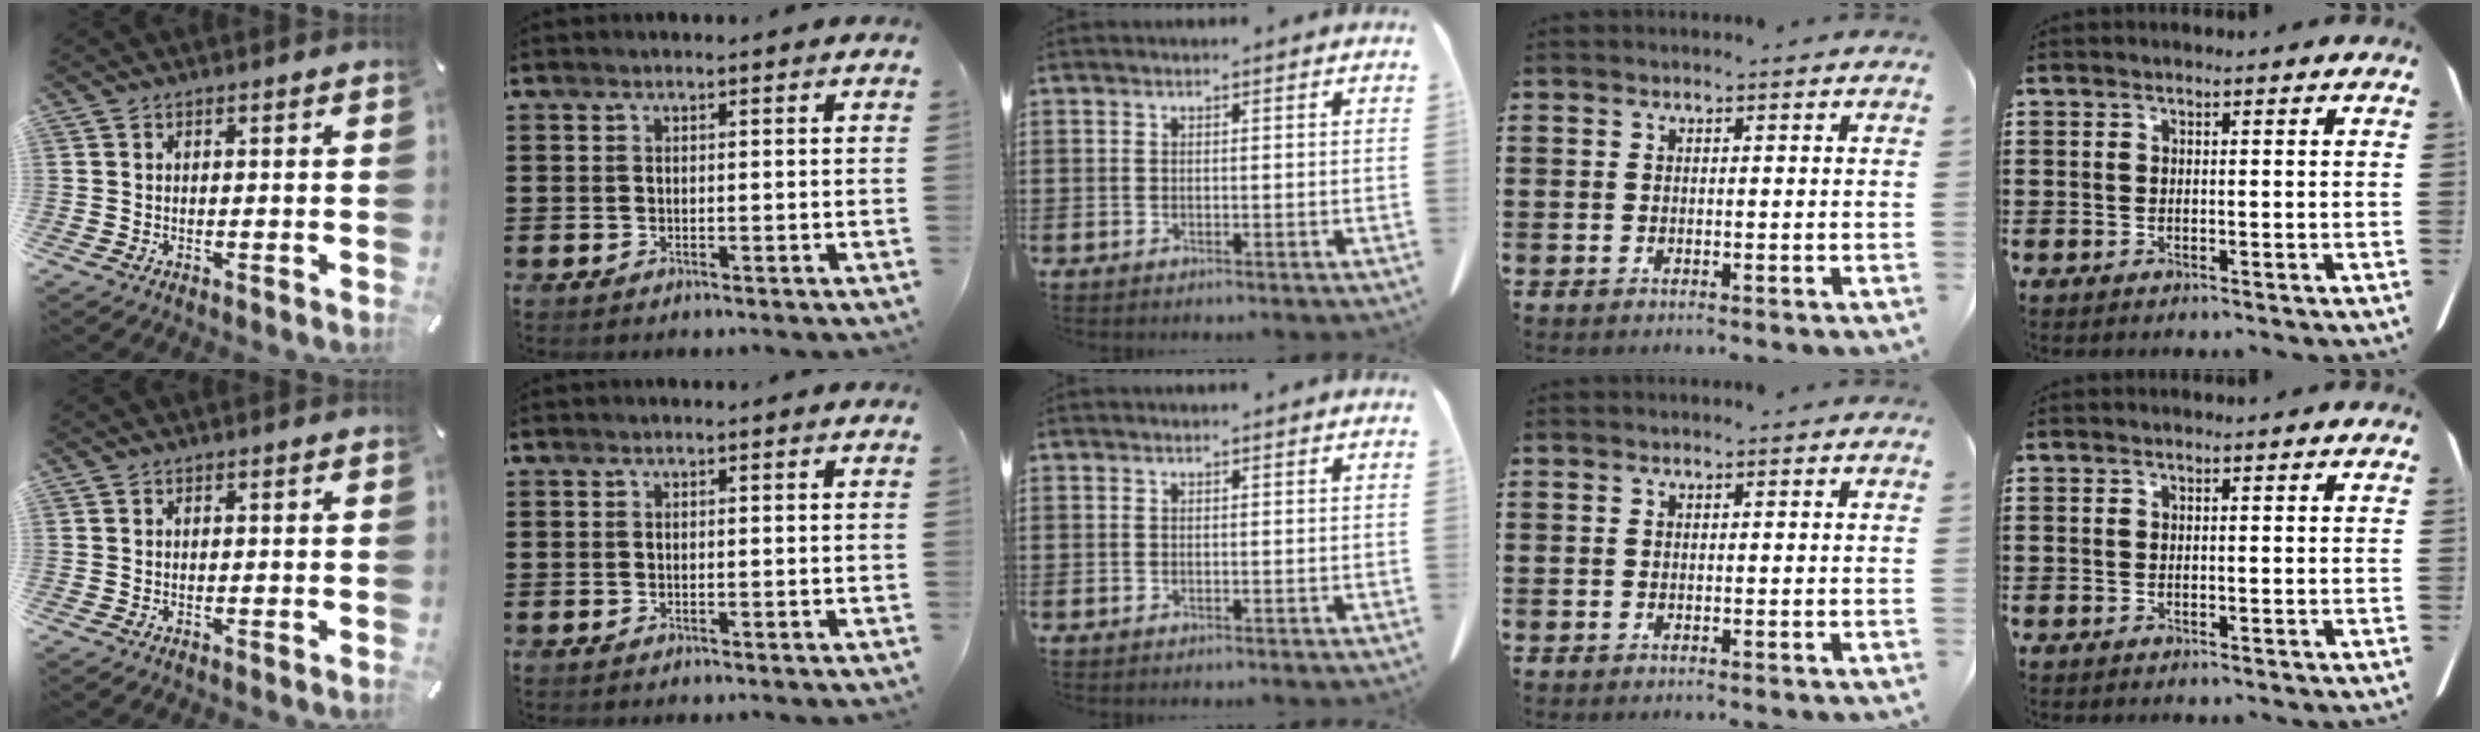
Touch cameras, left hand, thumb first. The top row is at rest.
{}